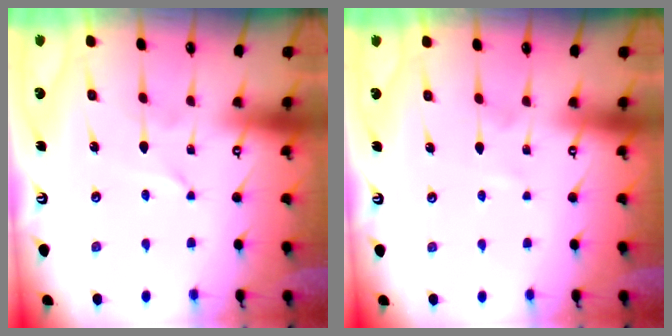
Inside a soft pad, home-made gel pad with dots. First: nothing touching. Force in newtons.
{"total": 2.2, "press": 2.2, "slide": 0.2}